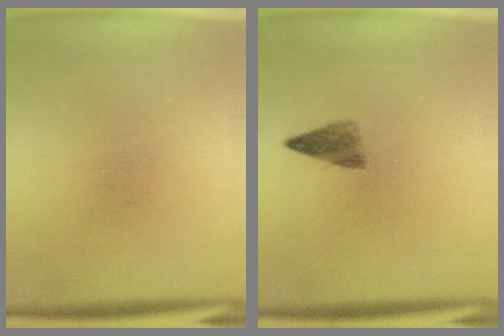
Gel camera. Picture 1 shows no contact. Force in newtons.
{"total": 2.8}